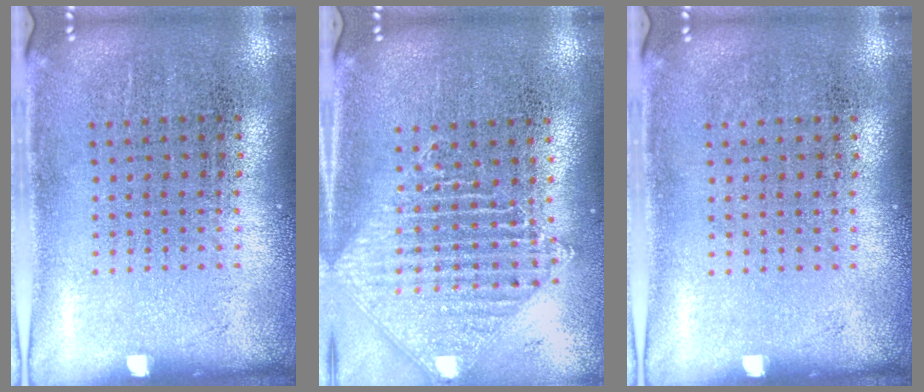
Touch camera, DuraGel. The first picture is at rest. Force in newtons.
{"total": 1.5, "press": 1.3, "slide": 0.6}
{"total": 0.0}